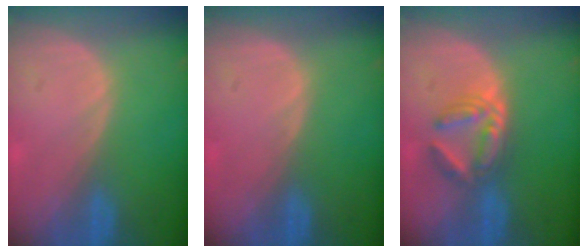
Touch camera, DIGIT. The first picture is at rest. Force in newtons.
{"total": 0.5, "press": 0.0, "slide": 0.5}
{"total": 6.0, "press": 5.3, "slide": 2.7}